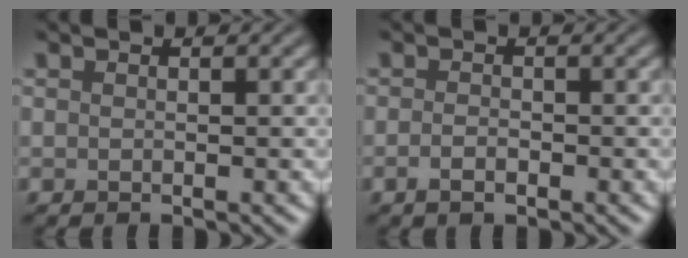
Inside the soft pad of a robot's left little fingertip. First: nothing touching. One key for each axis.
{"total": 1.2, "fx": -0.6, "fy": 0.5, "fz": 0.9, "tx": -0.019, "ty": -0.002, "tz": -0.012}